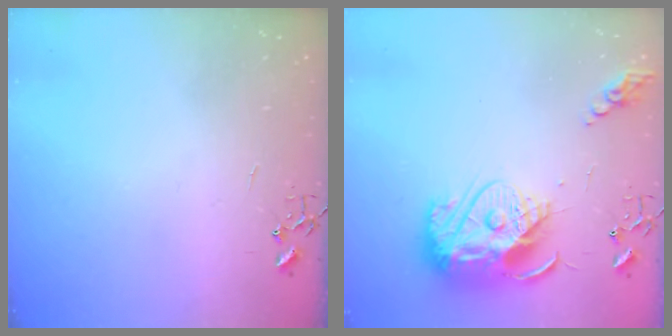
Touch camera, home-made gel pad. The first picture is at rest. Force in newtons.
{"total": 16.0, "press": 15.9, "slide": 1.4}